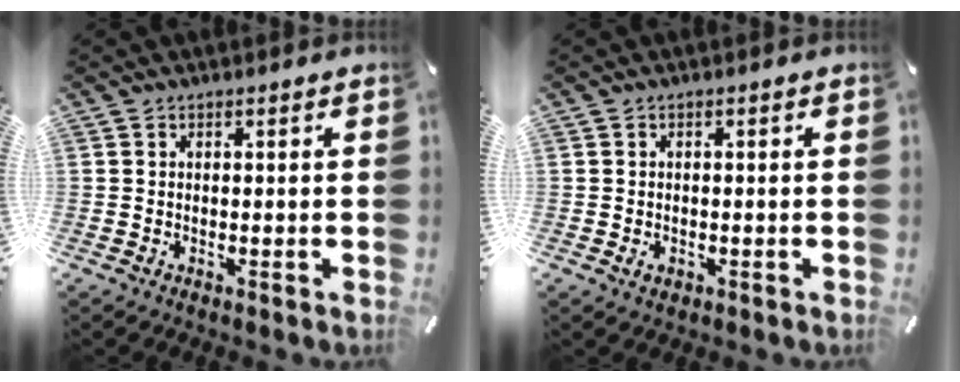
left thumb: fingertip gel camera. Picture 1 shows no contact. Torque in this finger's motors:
{"motor_torque": [-0.18, 0.15, -0.03, -0.03, 0.00]}